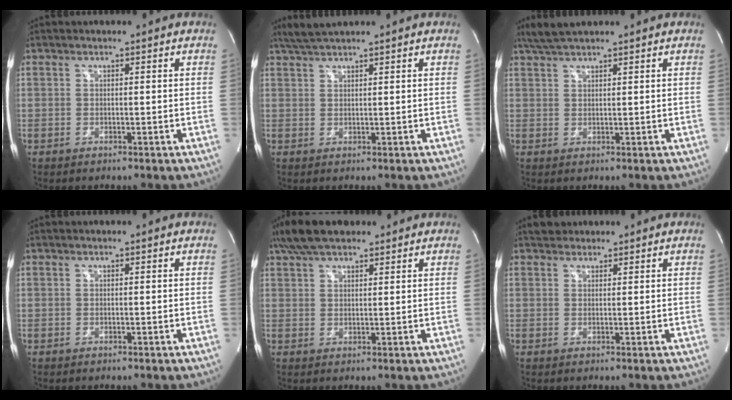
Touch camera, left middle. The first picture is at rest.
{"total": 3.3, "force": [2.9, -0.3, 1.4], "torque": [-0.034, 0.013, 0.061]}
{"total": 4.2, "force": [3.6, 0.3, 2.1], "torque": [-0.046, 0.020, 0.071]}
{"total": 0.0}
{"total": 7.9, "force": [6.2, 2.6, 4.2], "torque": [-0.085, 0.031, 0.114]}
{"total": 1.9, "force": [1.7, 1.0, 0.1], "torque": [-0.002, 0.014, 0.026]}